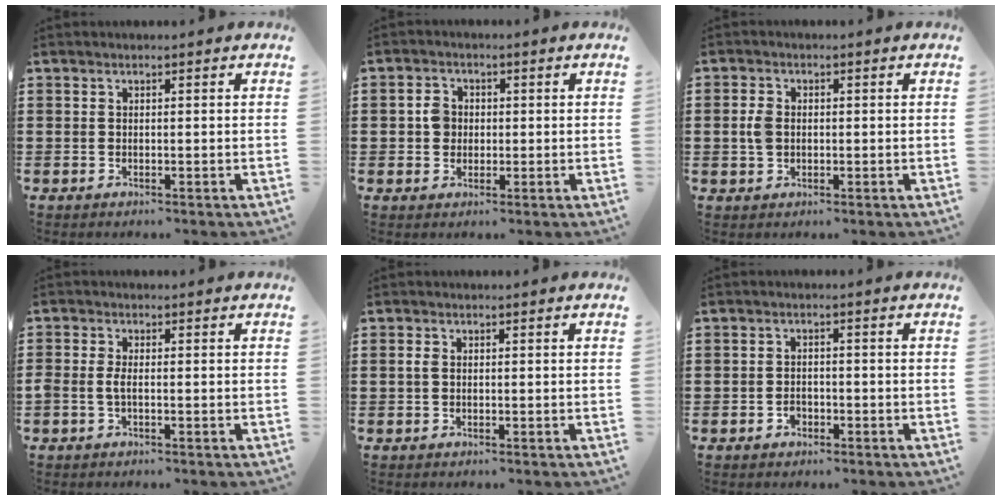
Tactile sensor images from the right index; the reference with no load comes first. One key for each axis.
{"total": 2.9, "fx": 0.0, "fy": 2.5, "fz": 1.5, "tx": -0.036, "ty": 0.010, "tz": -0.001}
{"total": 2.8, "fx": 0.1, "fy": 1.9, "fz": 2.0, "tx": -0.048, "ty": 0.003, "tz": 0.000}
{"total": 1.8, "fx": -0.6, "fy": 0.4, "fz": 1.6, "tx": -0.038, "ty": -0.003, "tz": -0.013}
{"total": 1.0, "fx": 0.0, "fy": 0.7, "fz": 0.7, "tx": -0.023, "ty": 0.001, "tz": -0.003}
{"total": 1.5, "fx": -0.8, "fy": 1.0, "fz": 0.6, "tx": -0.016, "ty": -0.002, "tz": -0.017}